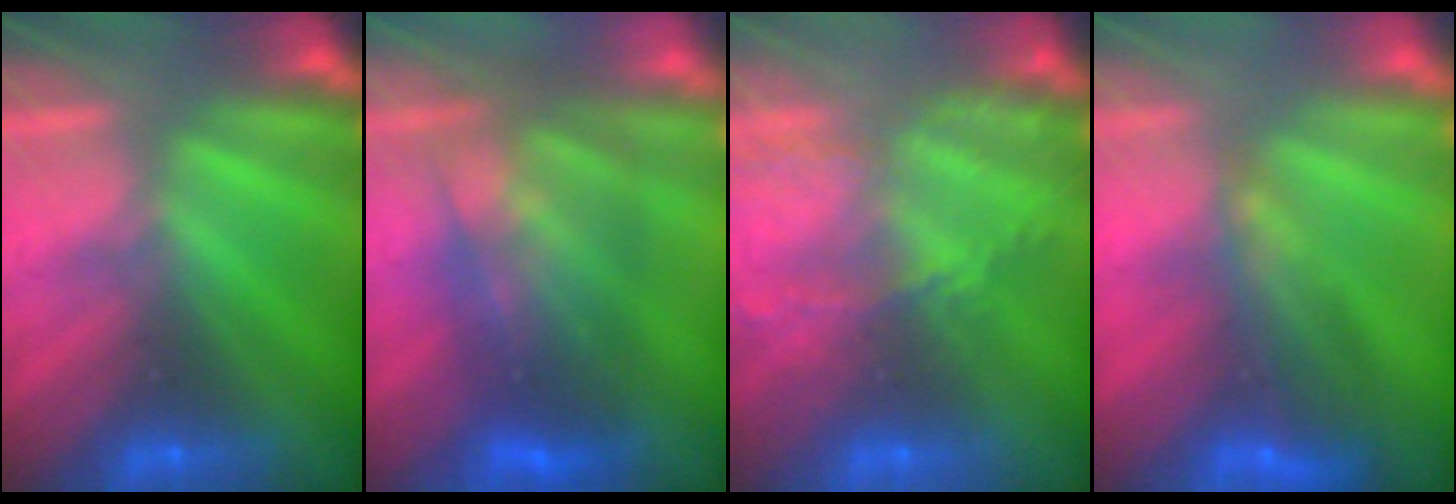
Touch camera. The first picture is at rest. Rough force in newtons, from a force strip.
{"total": 5.5}
{"total": 8.3}
{"total": 10.4}